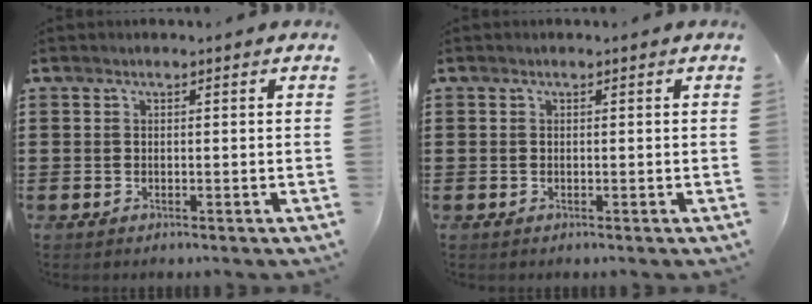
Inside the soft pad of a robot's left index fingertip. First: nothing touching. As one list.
[{"total": 0.0}]